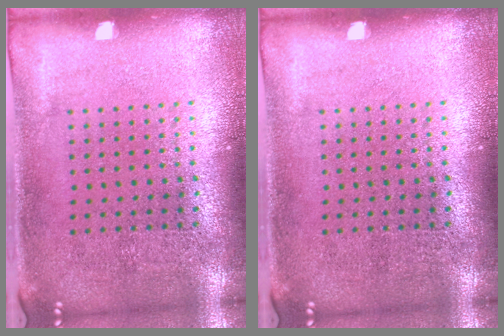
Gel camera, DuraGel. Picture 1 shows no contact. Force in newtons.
{"total": 0.0}